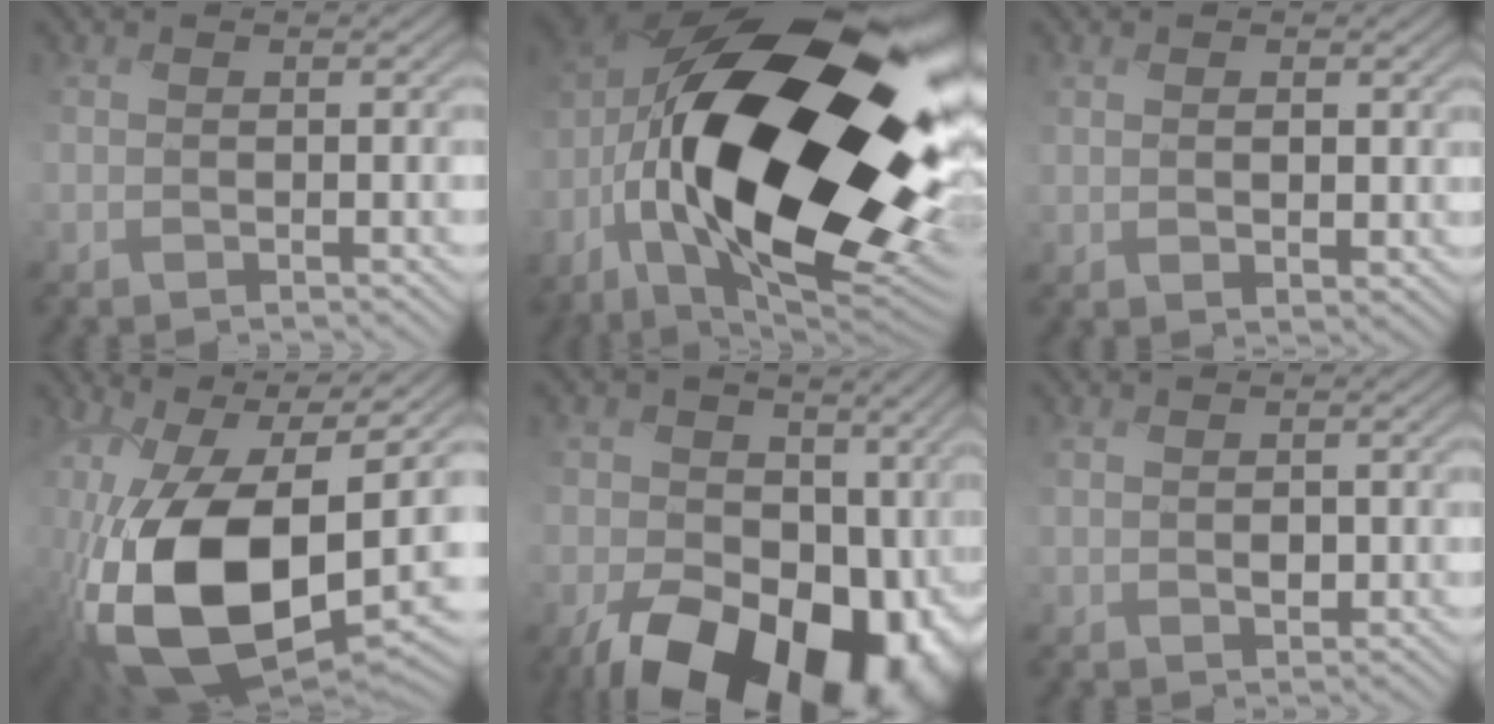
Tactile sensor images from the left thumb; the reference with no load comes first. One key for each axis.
{"total": 23.7, "fx": -2.9, "fy": 11.7, "fz": 20.4, "tx": -0.439, "ty": -0.022, "tz": -0.059}
{"total": 2.2, "fx": 0.8, "fy": 1.4, "fz": 1.4, "tx": -0.033, "ty": -0.005, "tz": 0.021}
{"total": 20.4, "fx": -2.9, "fy": 12.2, "fz": 16.1, "tx": -0.352, "ty": -0.062, "tz": -0.036}
{"total": 20.4, "fx": -5.9, "fy": 14.6, "fz": 13.0, "tx": -0.209, "ty": -0.061, "tz": -0.068}
{"total": 1.8, "fx": 0.4, "fy": 1.3, "fz": 1.1, "tx": -0.028, "ty": -0.003, "tz": 0.014}